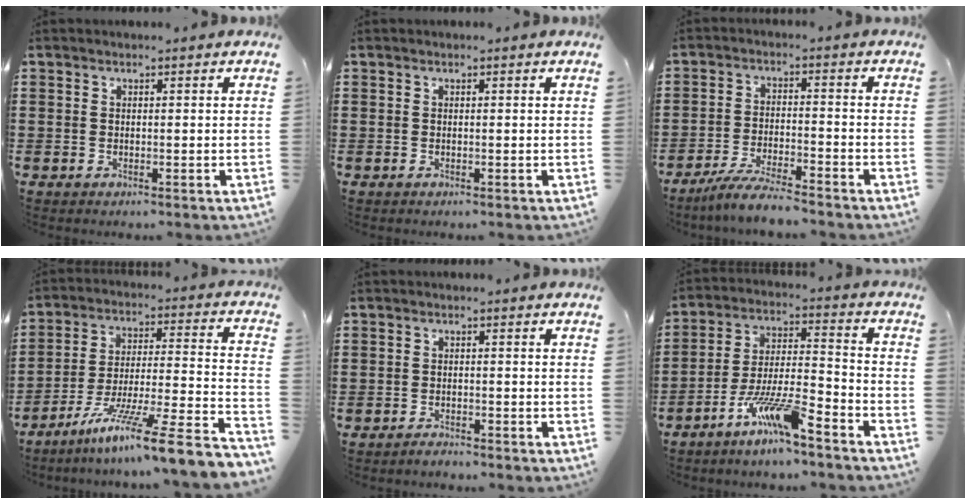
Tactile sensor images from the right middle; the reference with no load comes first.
{"total": 0.0}
{"total": 5.5, "force": [-5.0, 0.1, 2.2], "torque": [-0.050, -0.009, -0.097]}
{"total": 11.8, "force": [-8.5, -0.1, 8.1], "torque": [-0.129, -0.003, -0.159]}
{"total": 1.3, "force": [-1.3, 0.2, 0.1], "torque": [-0.005, 0.002, -0.027]}
{"total": 9.7, "force": [-7.2, 1.0, 6.3], "torque": [-0.131, -0.001, -0.142]}